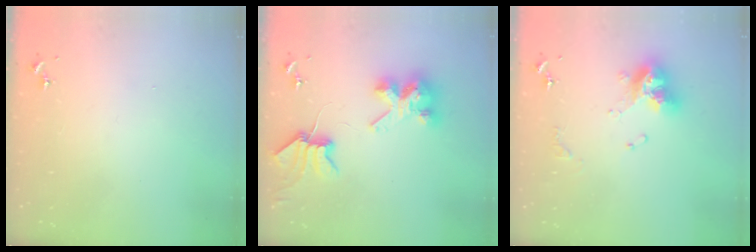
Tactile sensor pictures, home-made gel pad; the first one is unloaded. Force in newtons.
{"total": 8.7, "press": 8.6, "slide": 1.2}
{"total": 13.6, "press": 13.6, "slide": 1.3}